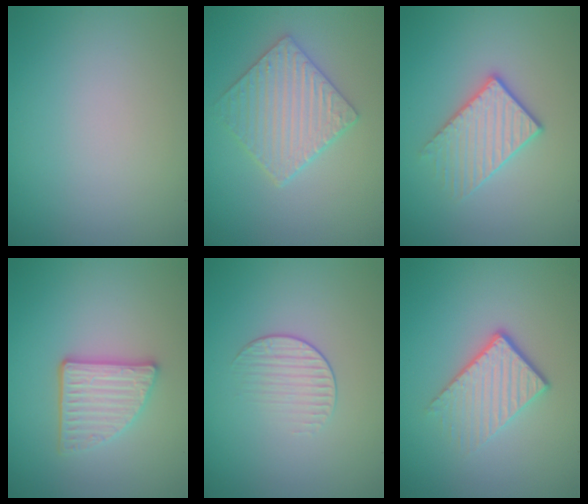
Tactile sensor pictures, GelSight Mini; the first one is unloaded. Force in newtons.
{"total": 4.1, "press": 3.7, "slide": 1.7}
{"total": 3.1, "press": 2.8, "slide": 1.3}
{"total": 3.8, "press": 3.1, "slide": 2.1}
{"total": 1.7, "press": 1.0, "slide": 1.4}
{"total": 3.9, "press": 2.6, "slide": 3.0}